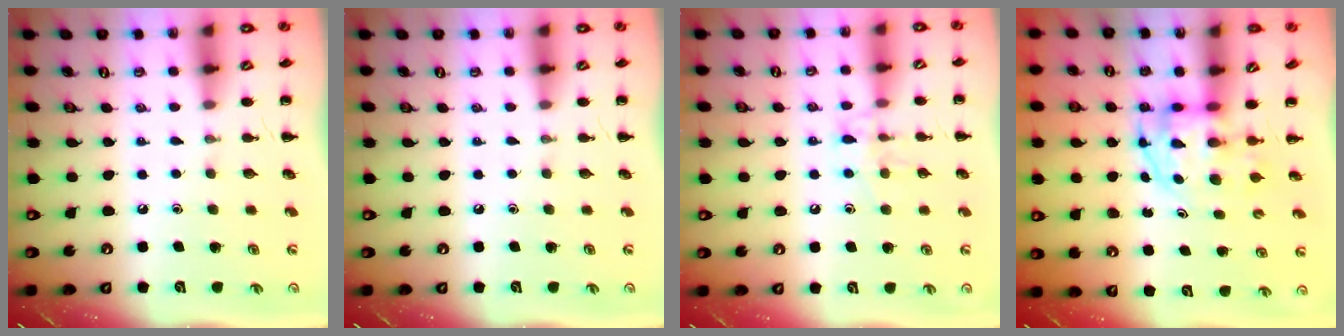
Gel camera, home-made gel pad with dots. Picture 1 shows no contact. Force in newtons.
{"total": 0.0}
{"total": 8.7, "press": 8.6, "slide": 1.2}
{"total": 3.5, "press": 3.4, "slide": 0.5}